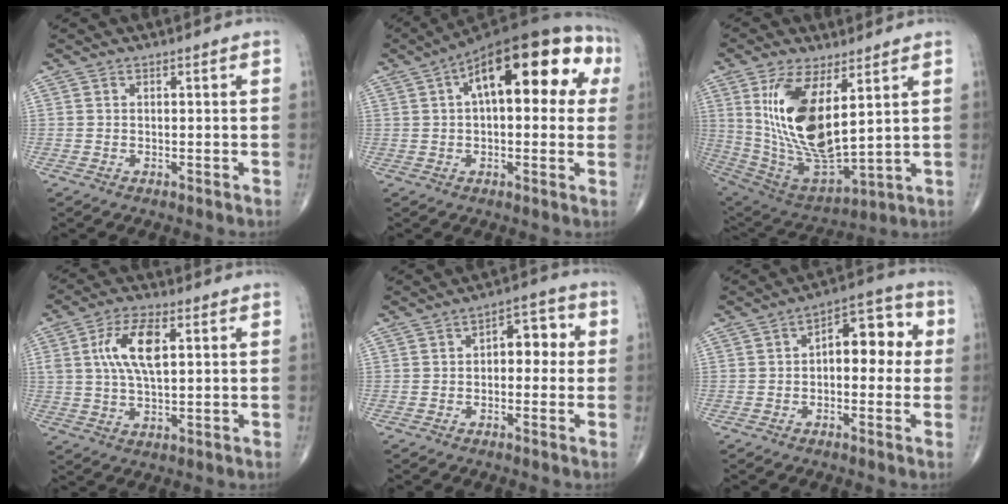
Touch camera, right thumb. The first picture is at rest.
{"total": 21.6, "force": [6.0, 9.6, 18.5], "torque": [-0.248, 0.046, 0.079]}
{"total": 19.0, "force": [5.4, 8.1, 16.4], "torque": [-0.308, -0.032, 0.122]}
{"total": 9.7, "force": [2.4, 4.2, 8.4], "torque": [-0.164, 0.001, 0.044]}
{"total": 6.5, "force": [0.4, 4.0, 5.1], "torque": [-0.032, 0.026, -0.005]}
{"total": 10.0, "force": [0.6, 5.7, 8.2], "torque": [-0.073, 0.034, -0.003]}